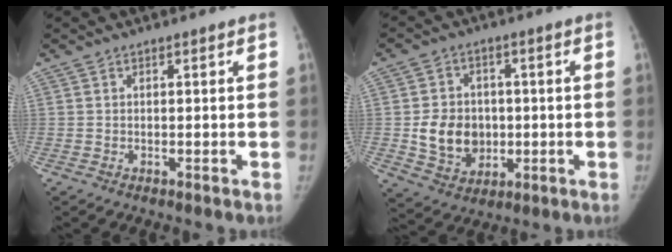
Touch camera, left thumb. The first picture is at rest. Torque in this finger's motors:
{"motor_torque": [0.01, 0.14, 0.04, -0.01, 0.03]}